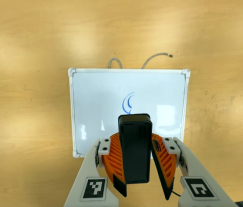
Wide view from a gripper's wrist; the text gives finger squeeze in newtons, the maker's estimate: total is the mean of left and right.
{"total": 8.4, "left": 8.8, "right": 8.0}